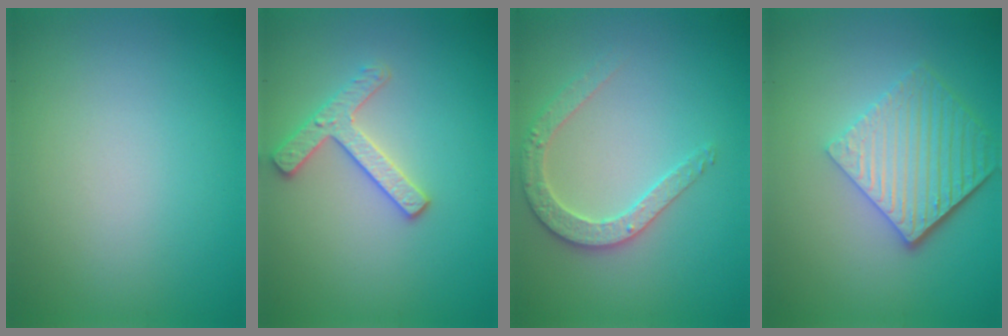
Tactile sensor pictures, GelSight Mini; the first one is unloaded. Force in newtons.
{"total": 2.7, "press": 2.6, "slide": 0.7}
{"total": 2.8, "press": 2.7, "slide": 0.5}
{"total": 5.7, "press": 4.3, "slide": 3.7}